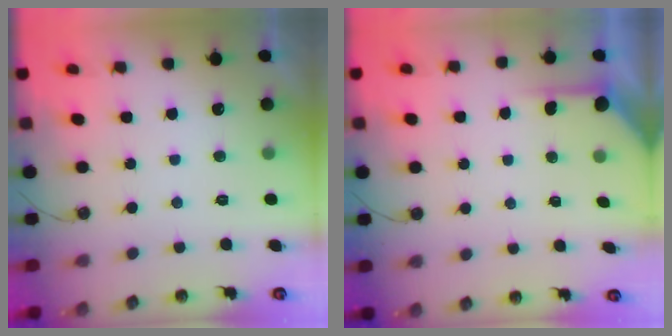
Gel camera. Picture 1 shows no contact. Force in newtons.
{"total": 3.5, "press": 3.5, "slide": 0.4}